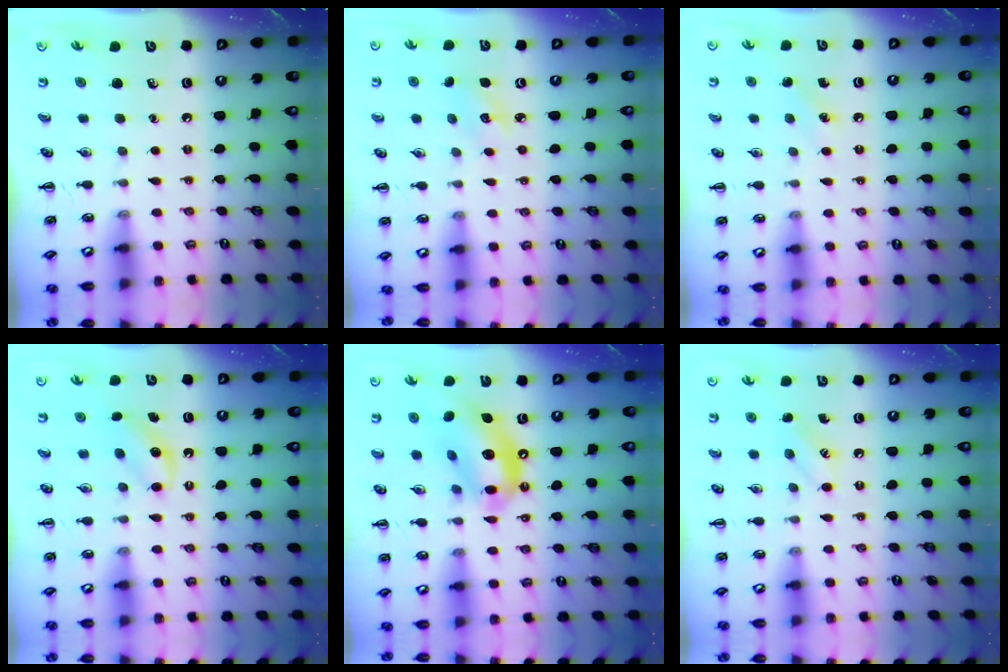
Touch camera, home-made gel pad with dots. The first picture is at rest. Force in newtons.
{"total": 3.8, "press": 3.6, "slide": 1.1}
{"total": 4.9, "press": 4.7, "slide": 1.4}
{"total": 4.6, "press": 4.4, "slide": 1.5}
{"total": 13.8, "press": 13.3, "slide": 3.7}
{"total": 7.3, "press": 7.2, "slide": 1.5}